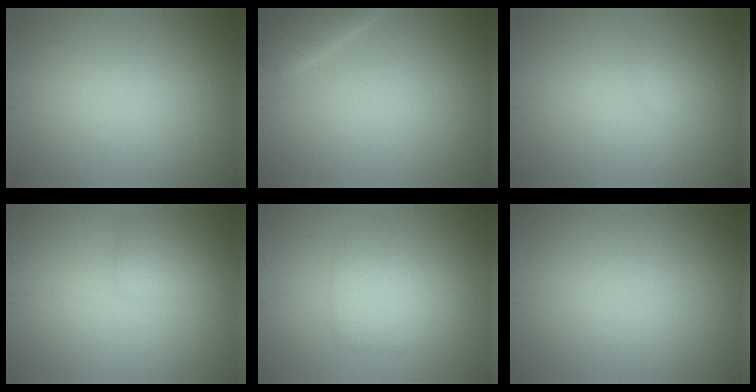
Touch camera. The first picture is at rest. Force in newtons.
{"total": 2.0, "press": 2.0, "slide": 0.1}
{"total": 0.5, "press": 0.5, "slide": 0.0}
{"total": 1.4, "press": 1.4, "slide": 0.1}
{"total": 2.8, "press": 2.8, "slide": 0.0}
{"total": 0.0}